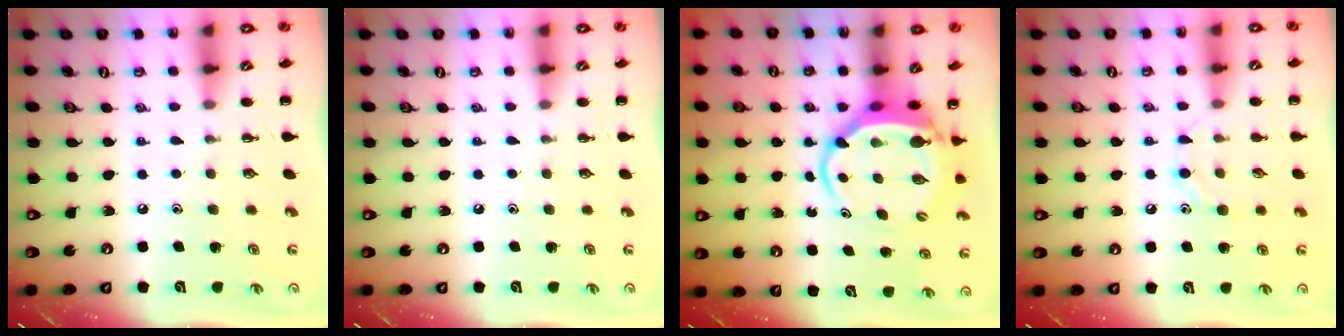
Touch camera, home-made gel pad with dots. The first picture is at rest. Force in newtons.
{"total": 0.0}
{"total": 5.9, "press": 5.8, "slide": 1.1}
{"total": 6.9, "press": 6.7, "slide": 1.3}